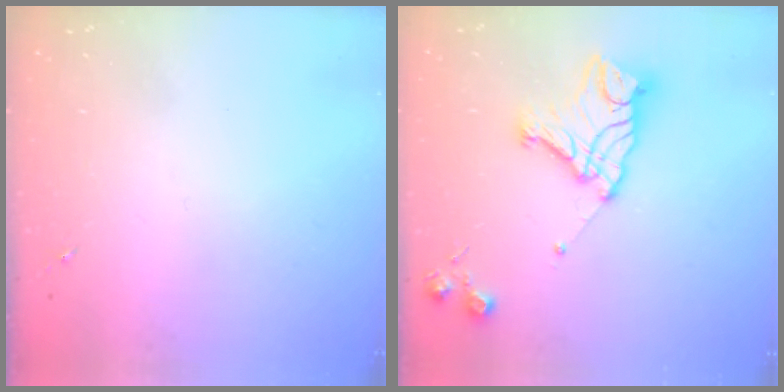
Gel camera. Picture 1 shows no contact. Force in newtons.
{"total": 15.7, "press": 15.6, "slide": 1.3}